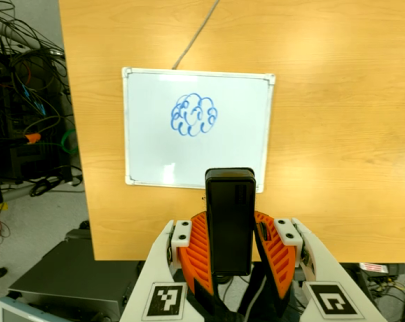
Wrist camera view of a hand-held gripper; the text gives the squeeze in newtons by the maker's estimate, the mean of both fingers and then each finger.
{"total": 5.5, "left": 4.6, "right": 6.4}